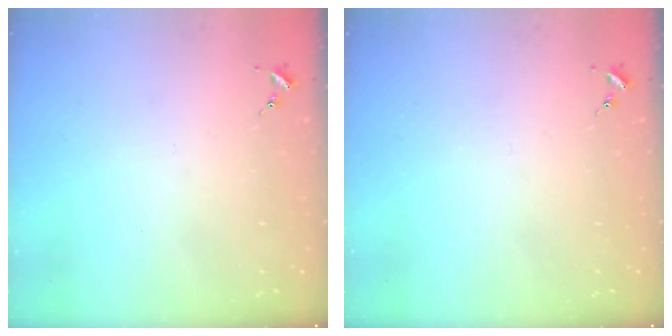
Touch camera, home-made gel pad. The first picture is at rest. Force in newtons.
{"total": 0.0}